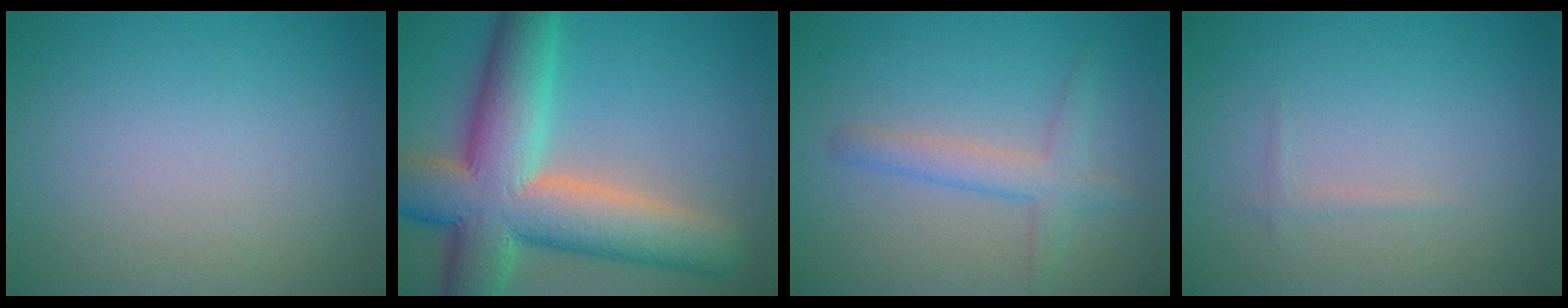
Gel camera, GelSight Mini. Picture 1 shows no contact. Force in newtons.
{"total": 13.0, "press": 12.9, "slide": 1.0}
{"total": 2.7, "press": 2.7, "slide": 0.2}
{"total": 0.5, "press": 0.5, "slide": 0.1}